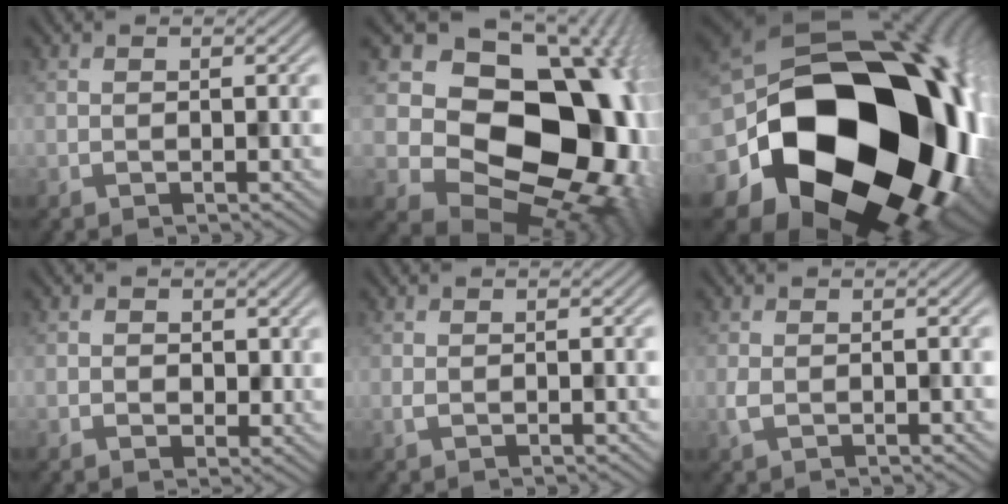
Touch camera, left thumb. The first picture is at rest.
{"total": 19.0, "force": [0.5, 14.7, 12.0], "torque": [-0.194, -0.031, 0.039]}
{"total": 24.7, "force": [-4.2, 18.1, 16.3], "torque": [-0.318, -0.093, -0.041]}
{"total": 2.1, "force": [0.4, 1.8, 0.9], "torque": [-0.023, -0.009, 0.002]}
{"total": 0.5, "force": [0.1, 0.2, 0.4], "torque": [-0.012, 0.001, 0.002]}
{"total": 1.1, "force": [0.0, 0.7, 0.9], "torque": [-0.025, -0.002, 0.000]}